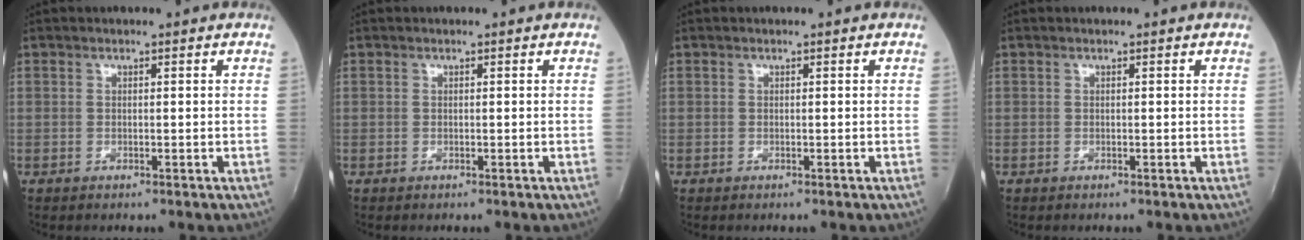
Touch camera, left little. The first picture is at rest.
{"total": 0.0}
{"total": 0.0}
{"total": 0.0}